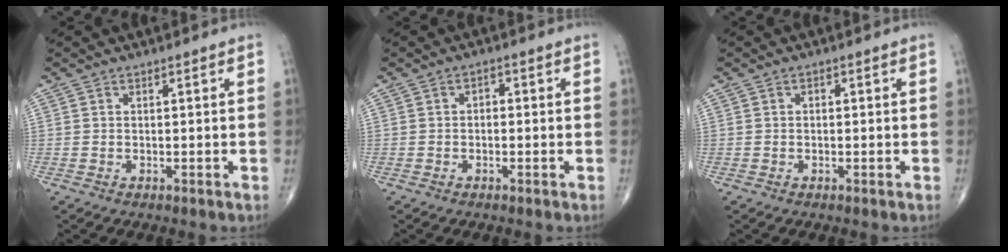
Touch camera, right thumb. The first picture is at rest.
{"total": 1.5, "force": [-0.1, 1.1, 1.0], "torque": [-0.005, 0.007, -0.007]}
{"total": 0.6, "force": [0.0, 0.4, 0.4], "torque": [-0.004, 0.001, -0.001]}